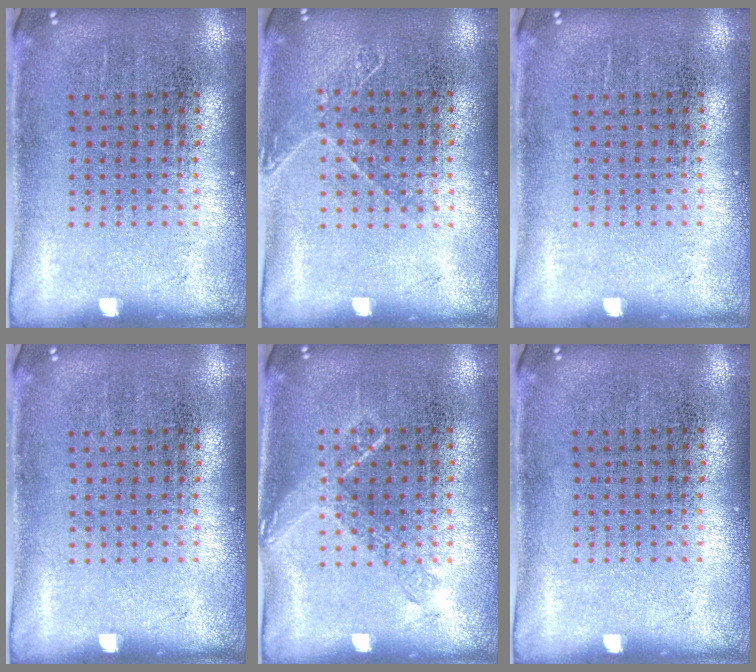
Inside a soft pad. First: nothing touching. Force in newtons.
{"total": 1.0, "press": 0.9, "slide": 0.3}
{"total": 0.0}
{"total": 0.0}
{"total": 1.1, "press": 1.1, "slide": 0.2}
{"total": 0.0}